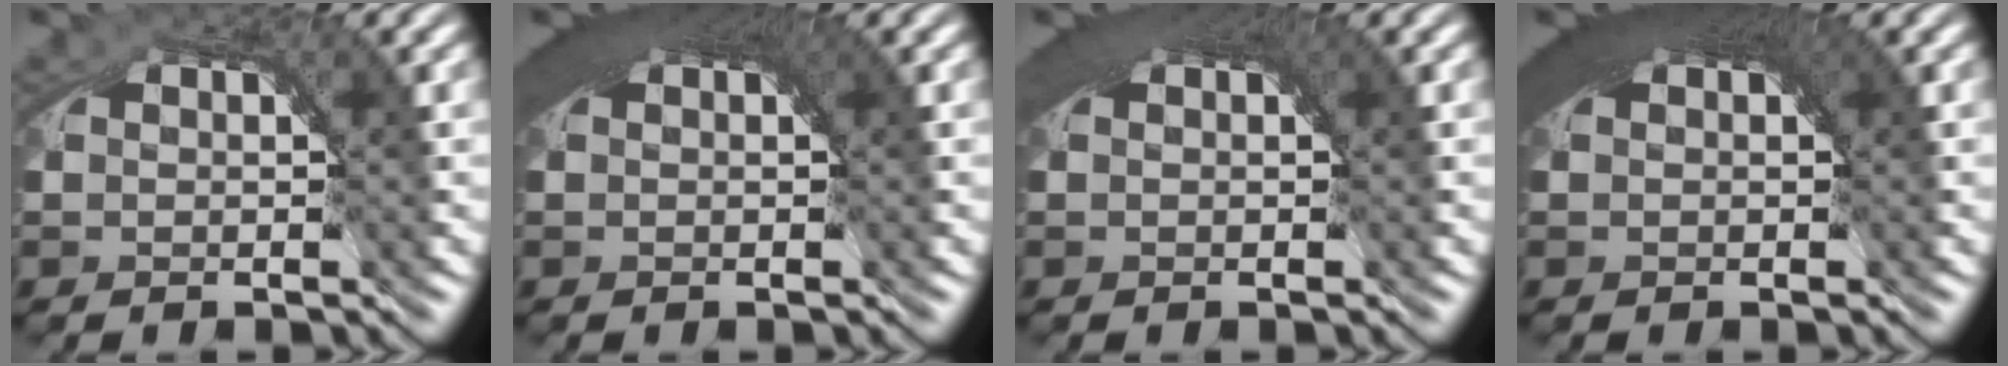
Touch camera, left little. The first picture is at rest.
{"total": 4.8, "force": [1.6, 1.6, 4.2], "torque": [-0.049, 0.014, 0.019]}
{"total": 4.0, "force": [1.3, 1.4, 3.5], "torque": [-0.042, 0.010, 0.016]}
{"total": 6.1, "force": [1.9, 2.2, 5.4], "torque": [-0.064, 0.018, 0.021]}